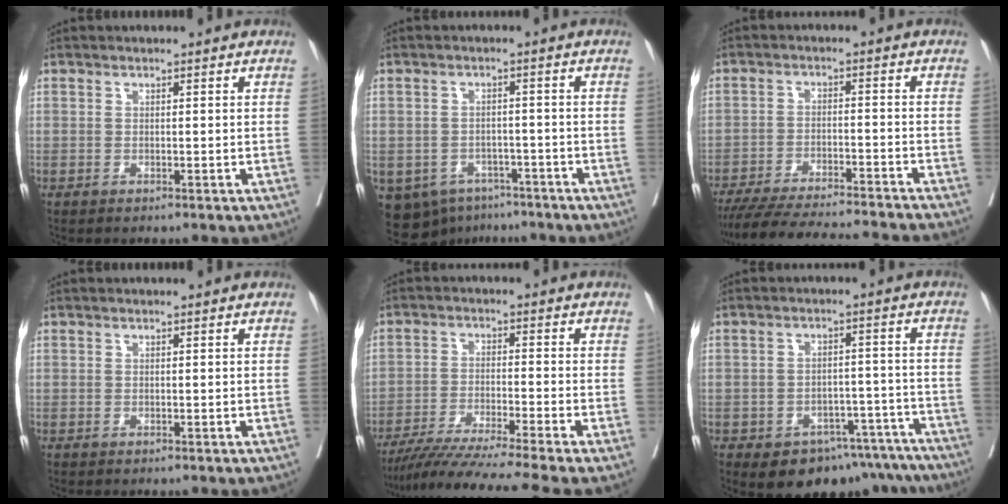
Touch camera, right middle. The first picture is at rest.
{"total": 10.6, "force": [-6.5, 7.6, 3.6], "torque": [-0.080, 0.004, -0.082]}
{"total": 18.4, "force": [-17.0, 0.3, 7.1], "torque": [-0.114, -0.032, -0.248]}
{"total": 0.0}
{"total": 14.0, "force": [-11.7, -2.5, 7.3], "torque": [-0.108, -0.033, -0.188]}
{"total": 12.4, "force": [-9.6, 6.9, 4.0], "torque": [-0.022, 0.033, -0.115]}